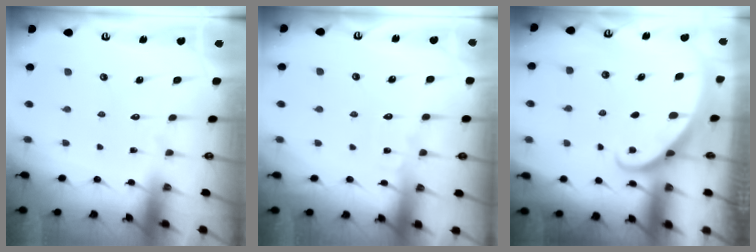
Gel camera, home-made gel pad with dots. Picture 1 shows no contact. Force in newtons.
{"total": 4.0, "press": 4.0, "slide": 0.4}
{"total": 1.7, "press": 1.7, "slide": 0.1}